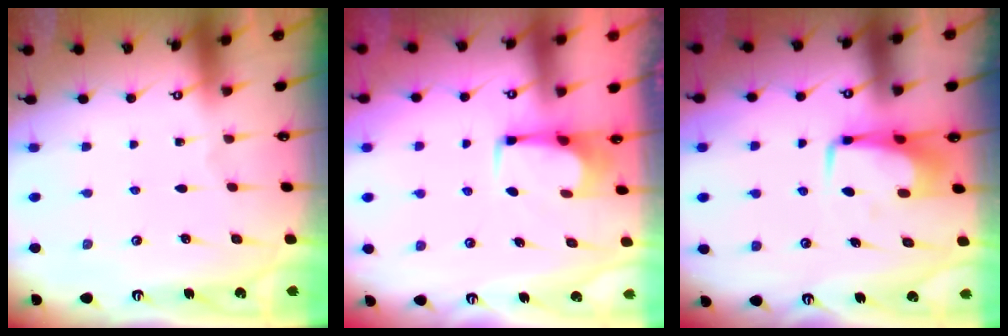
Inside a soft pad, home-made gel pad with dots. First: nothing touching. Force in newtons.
{"total": 2.6, "press": 2.6, "slide": 0.4}
{"total": 6.4, "press": 6.3, "slide": 0.7}